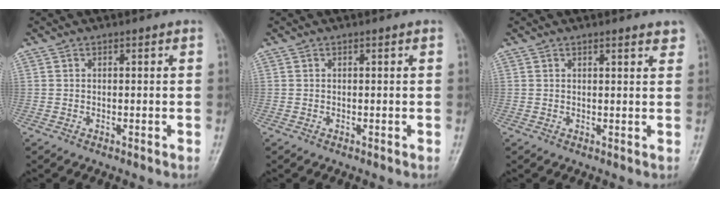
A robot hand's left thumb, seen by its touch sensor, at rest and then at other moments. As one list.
[{"total": 0.0}, {"total": 2.5, "force": [1.9, 0.5, 1.5], "torque": [-0.010, -0.006, 0.022]}]